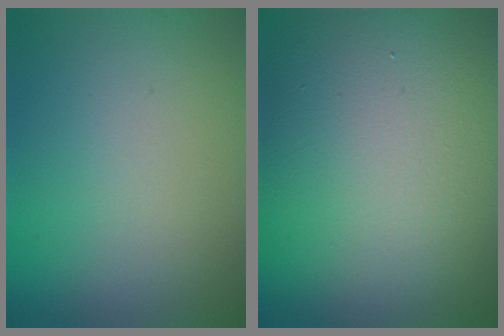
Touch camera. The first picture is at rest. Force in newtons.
{"total": 18.2, "press": 18.1, "slide": 1.3}